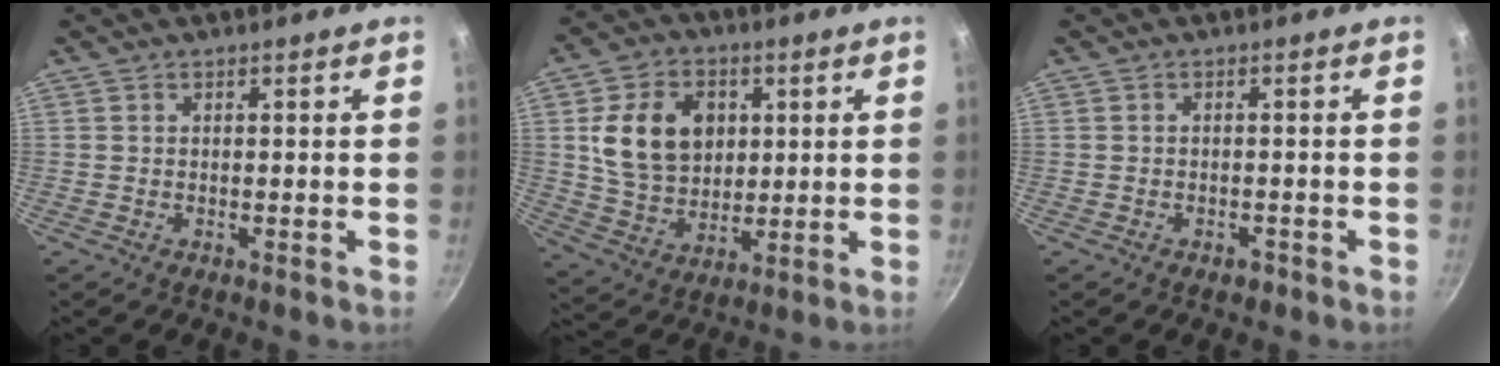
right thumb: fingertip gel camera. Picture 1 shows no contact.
{"total": 15.0, "force": [3.3, 11.4, 9.2], "torque": [-0.127, -0.005, 0.066]}
{"total": 1.3, "force": [-0.9, 0.8, 0.5], "torque": [-0.006, 0.004, -0.014]}